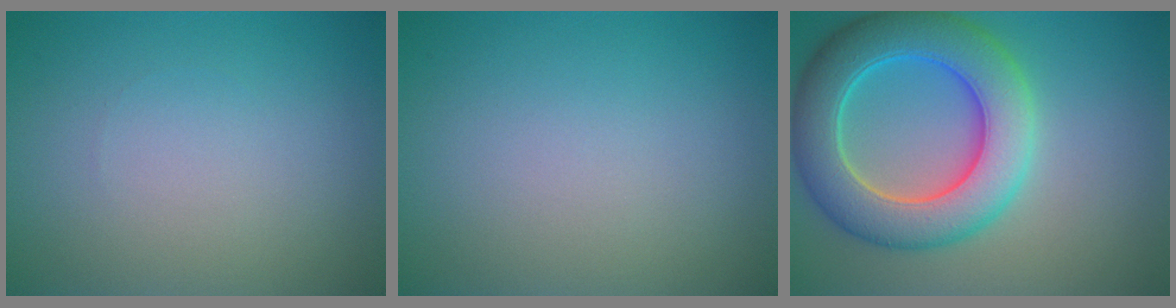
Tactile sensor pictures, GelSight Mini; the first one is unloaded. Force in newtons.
{"total": 0.0}
{"total": 8.8, "press": 8.8, "slide": 0.4}